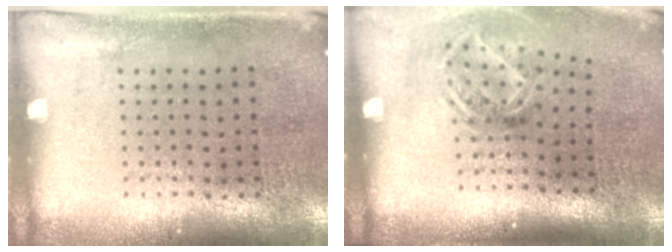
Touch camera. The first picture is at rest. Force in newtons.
{"total": 2.0, "press": 1.3, "slide": 1.4}